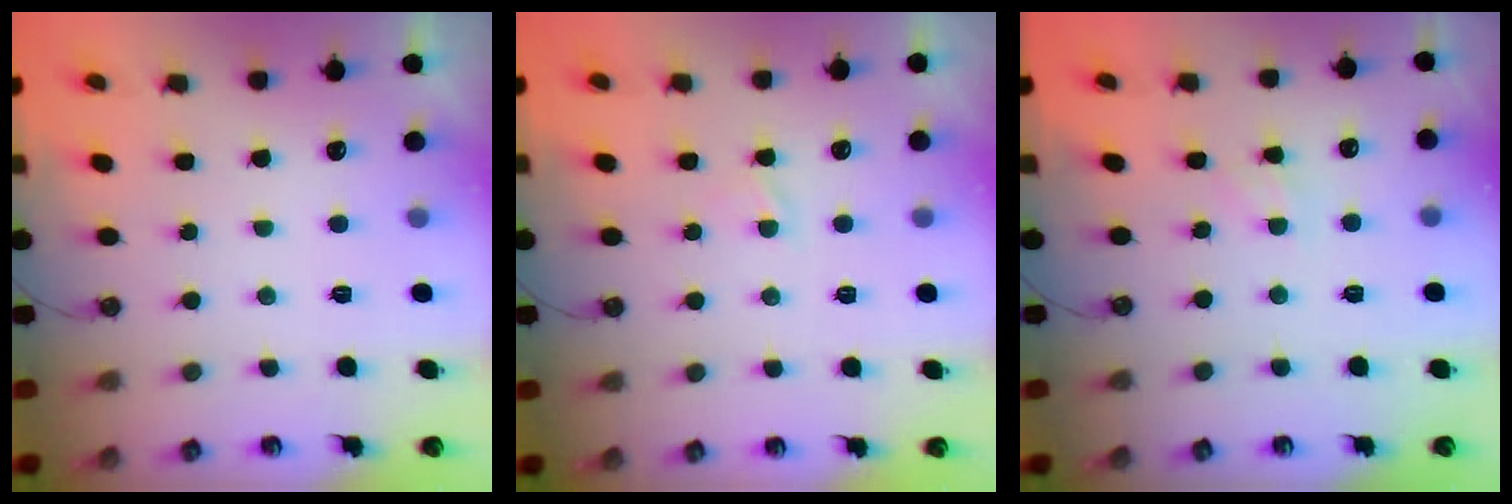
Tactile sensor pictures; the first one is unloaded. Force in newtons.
{"total": 0.9, "press": 0.9, "slide": 0.2}
{"total": 1.3, "press": 1.3, "slide": 0.2}